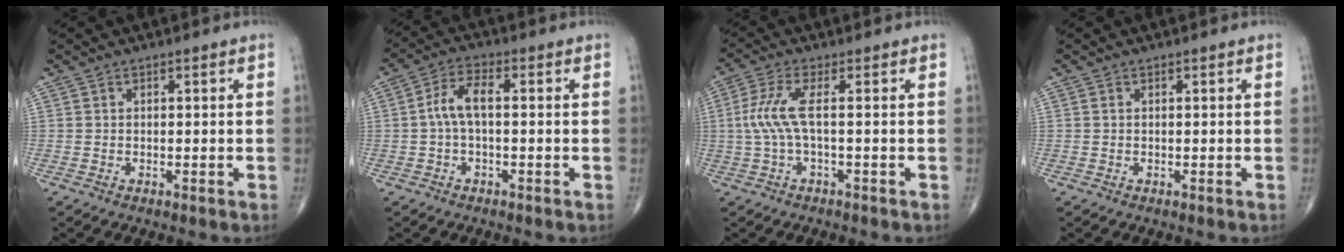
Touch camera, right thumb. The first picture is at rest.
{"total": 5.5, "force": [-0.1, 2.3, 5.0], "torque": [-0.104, 0.021, -0.009]}
{"total": 5.8, "force": [-0.1, 1.0, 5.7], "torque": [-0.158, 0.013, -0.006]}
{"total": 0.0}